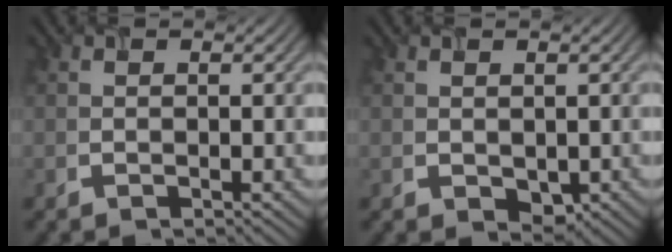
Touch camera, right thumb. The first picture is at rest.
{"total": 1.7, "force": [-0.1, 1.3, 1.2], "torque": [-0.022, -0.009, 0.006]}